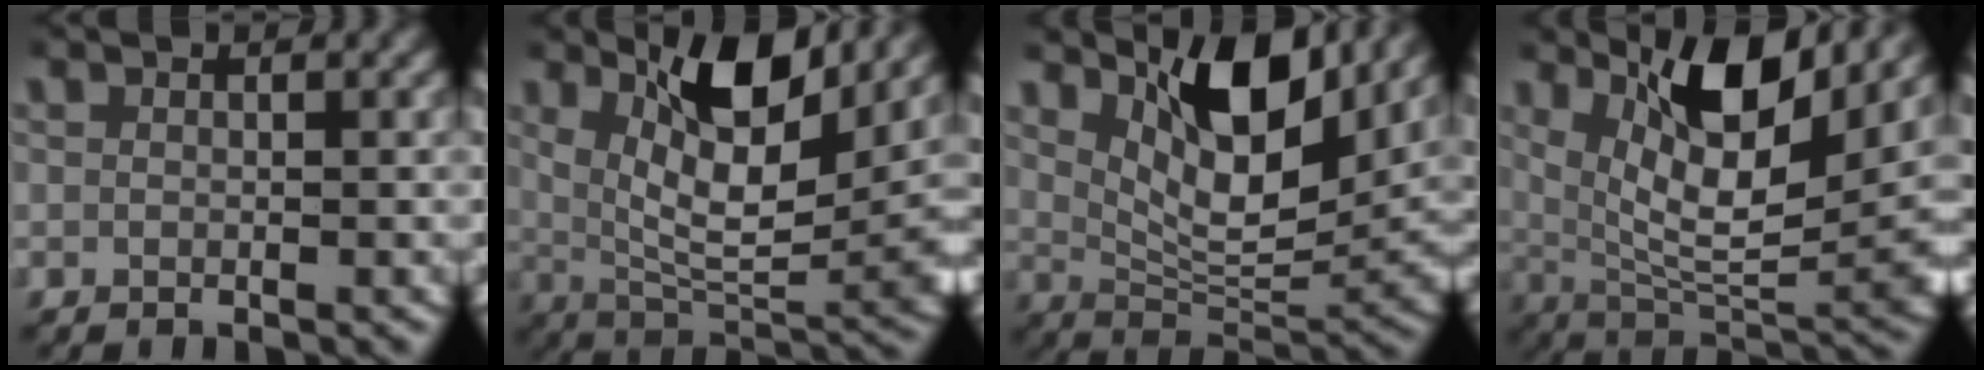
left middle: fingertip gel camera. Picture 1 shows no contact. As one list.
[{"total": 11.0, "force": [3.5, 4.6, 9.3], "torque": [-0.146, -0.007, 0.060]}, {"total": 10.1, "force": [4.8, 4.1, 7.9], "torque": [-0.120, 0.000, 0.072]}, {"total": 12.2, "force": [3.8, 5.3, 10.4], "torque": [-0.155, -0.003, 0.064]}]